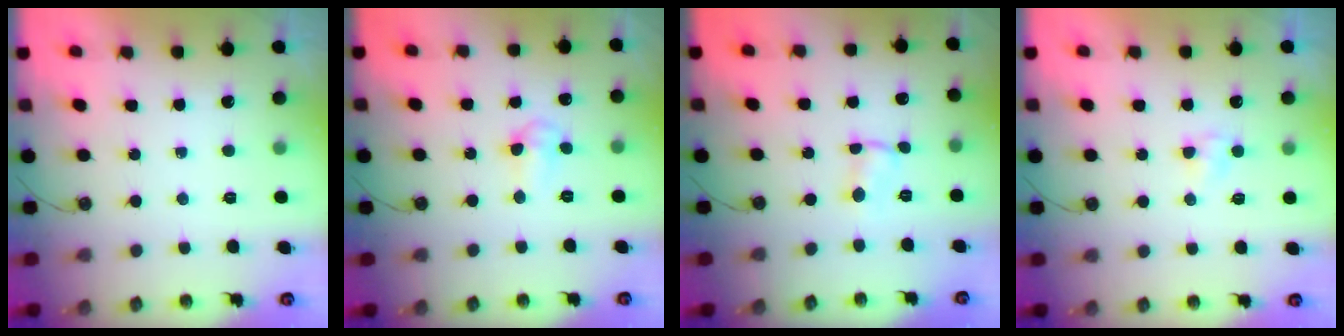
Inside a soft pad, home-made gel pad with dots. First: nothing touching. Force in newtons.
{"total": 4.5, "press": 4.4, "slide": 1.0}
{"total": 1.0, "press": 1.0, "slide": 0.2}
{"total": 4.0, "press": 3.9, "slide": 0.4}